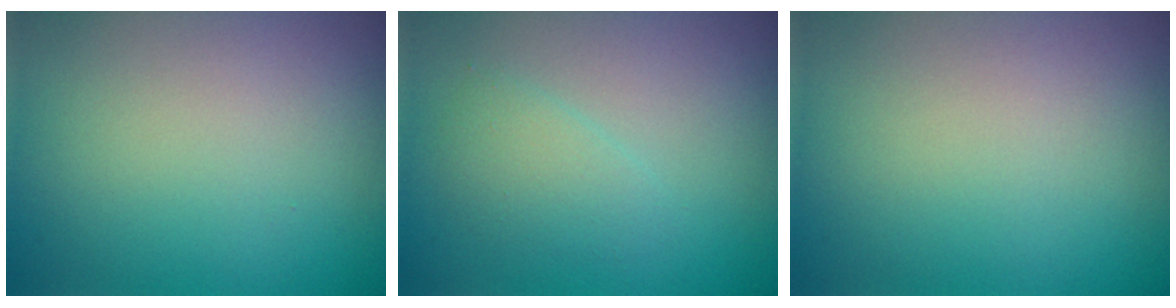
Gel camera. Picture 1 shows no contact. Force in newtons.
{"total": 1.8, "press": 1.8, "slide": 0.2}
{"total": 0.0}